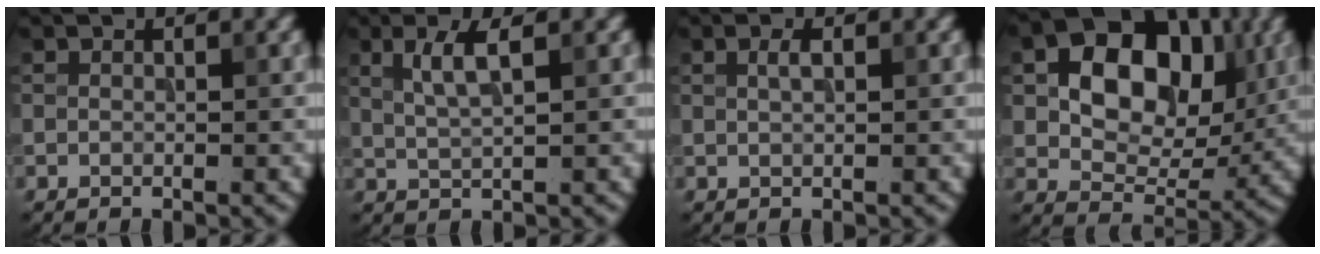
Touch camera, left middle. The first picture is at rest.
{"total": 3.0, "force": [1.1, 0.7, 2.6], "torque": [-0.052, -0.001, 0.024]}
{"total": 1.0, "force": [0.4, 0.3, 0.9], "torque": [-0.018, 0.003, 0.008]}
{"total": 10.9, "force": [2.3, 7.4, 7.6], "torque": [-0.118, 0.005, 0.027]}